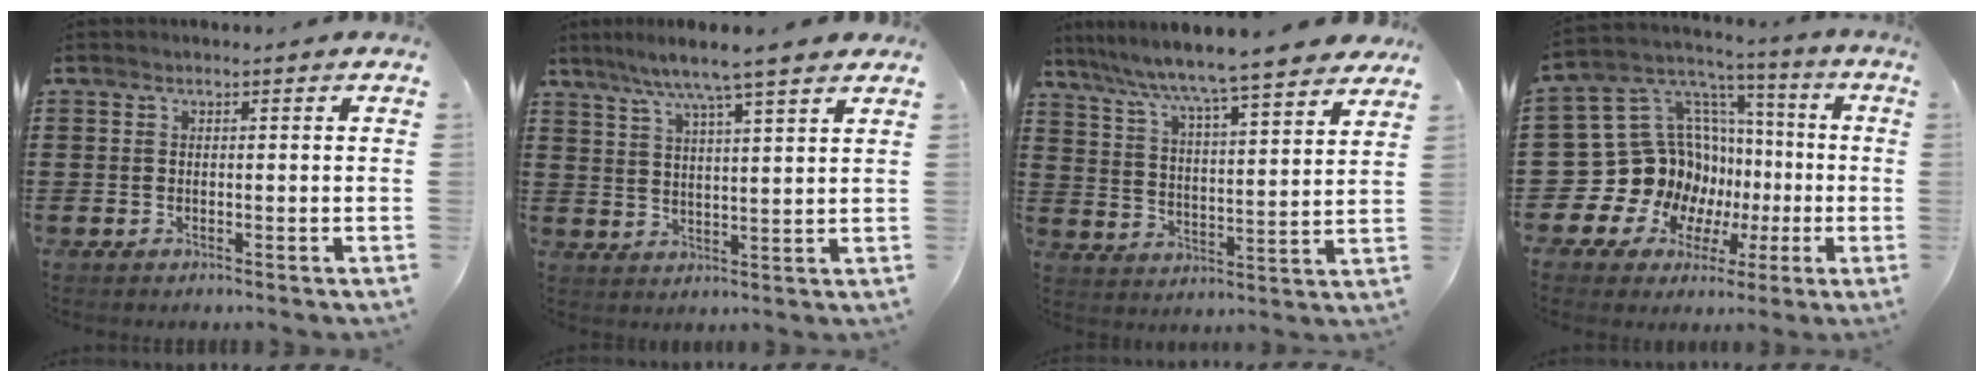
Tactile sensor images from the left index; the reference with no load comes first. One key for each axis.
{"total": 6.7, "fx": 5.4, "fy": -0.6, "fz": 4.0, "tx": -0.094, "ty": -0.020, "tz": 0.091}
{"total": 6.4, "fx": 5.9, "fy": -0.6, "fz": 2.5, "tx": -0.075, "ty": -0.049, "tz": 0.093}
{"total": 16.6, "fx": -2.6, "fy": 15.2, "fz": 6.2, "tx": -0.159, "ty": -0.033, "tz": -0.002}